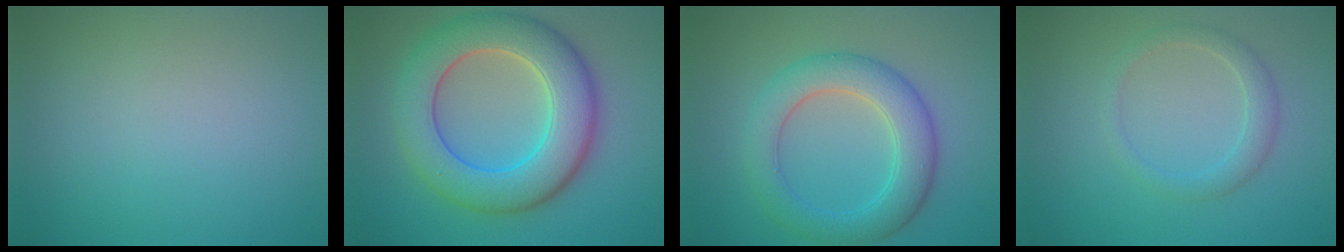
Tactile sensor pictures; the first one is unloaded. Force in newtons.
{"total": 9.1, "press": 9.1, "slide": 0.5}
{"total": 4.4, "press": 4.4, "slide": 0.0}
{"total": 2.0, "press": 2.0, "slide": 0.1}